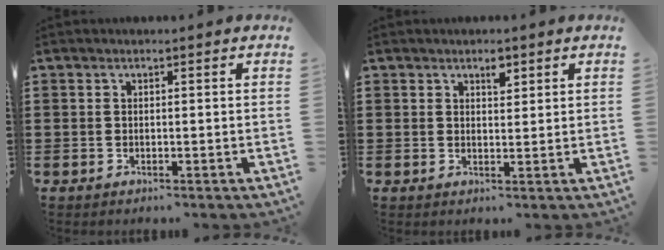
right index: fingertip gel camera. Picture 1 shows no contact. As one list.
[{"total": 2.3, "force": [1.4, 1.1, 1.4], "torque": [-0.014, -0.002, 0.022]}]